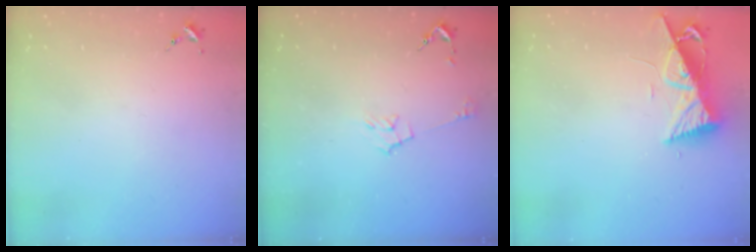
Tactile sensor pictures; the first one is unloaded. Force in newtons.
{"total": 6.5, "press": 6.5, "slide": 0.8}
{"total": 8.2, "press": 8.2, "slide": 0.6}